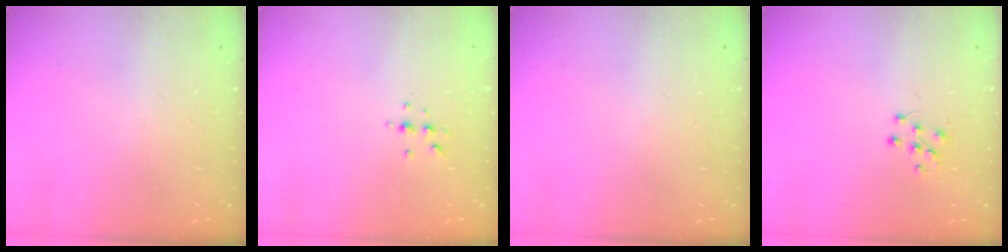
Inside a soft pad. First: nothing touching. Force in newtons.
{"total": 4.4, "press": 4.3, "slide": 0.6}
{"total": 0.6, "press": 0.0, "slide": 0.6}
{"total": 5.5, "press": 5.5, "slide": 0.6}